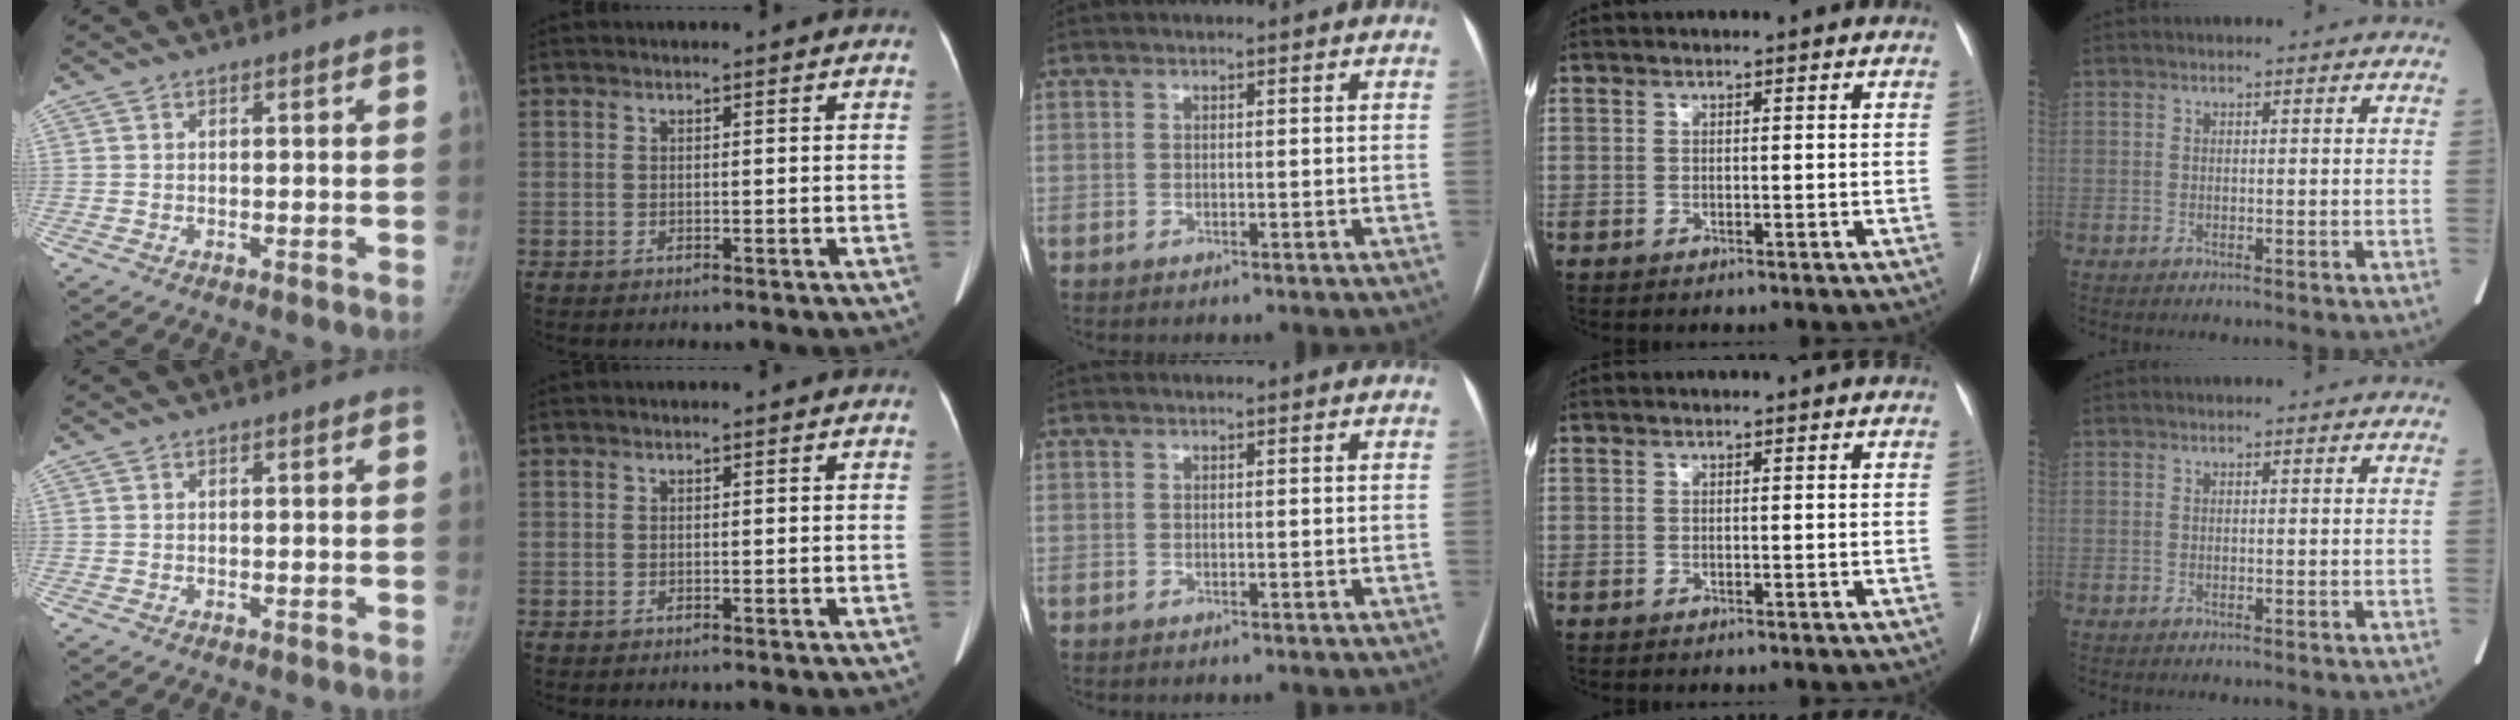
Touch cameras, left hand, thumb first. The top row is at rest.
{}